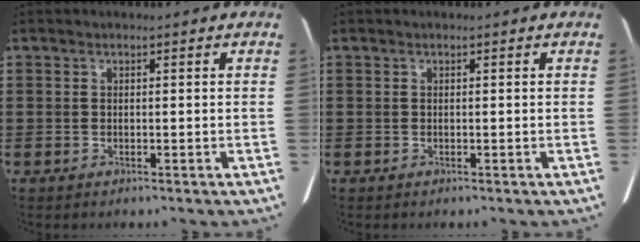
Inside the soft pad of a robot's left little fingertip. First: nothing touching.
{"total": 0.0}